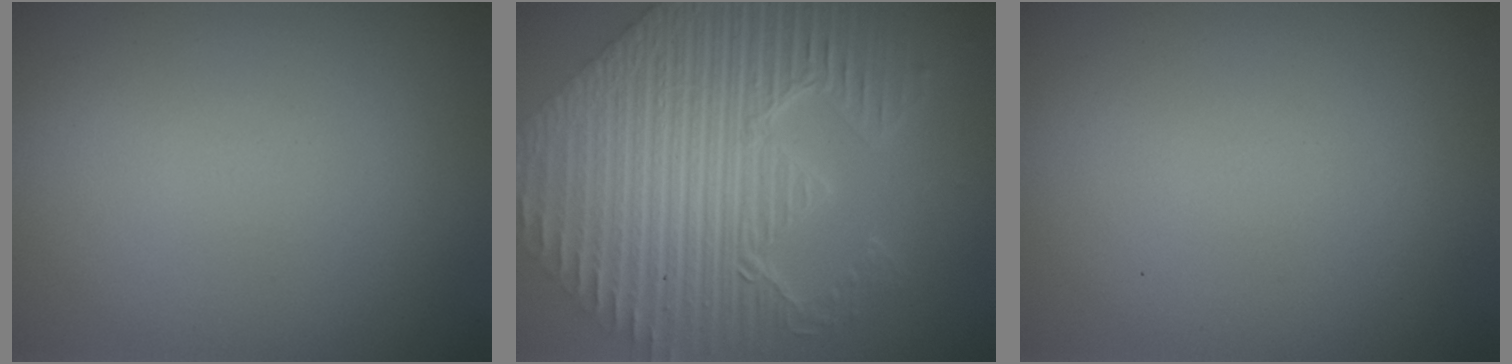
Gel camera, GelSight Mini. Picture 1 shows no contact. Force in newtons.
{"total": 11.3, "press": 7.9, "slide": 8.1}
{"total": 0.0}